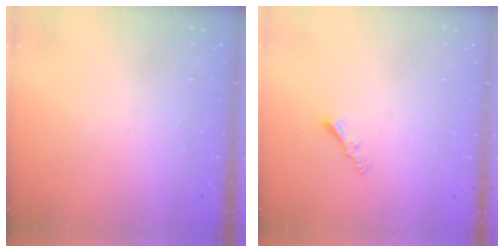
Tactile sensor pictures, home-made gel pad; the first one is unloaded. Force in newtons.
{"total": 2.0, "press": 2.0, "slide": 0.3}